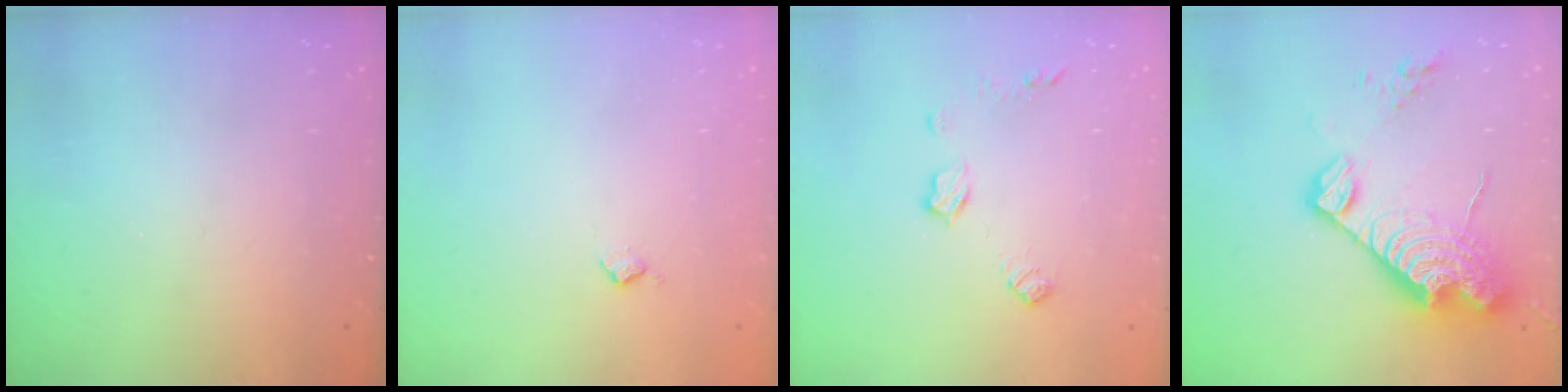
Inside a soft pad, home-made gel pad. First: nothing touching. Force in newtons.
{"total": 4.1, "press": 4.0, "slide": 0.5}
{"total": 7.1, "press": 7.1, "slide": 0.3}
{"total": 17.5, "press": 17.4, "slide": 1.6}